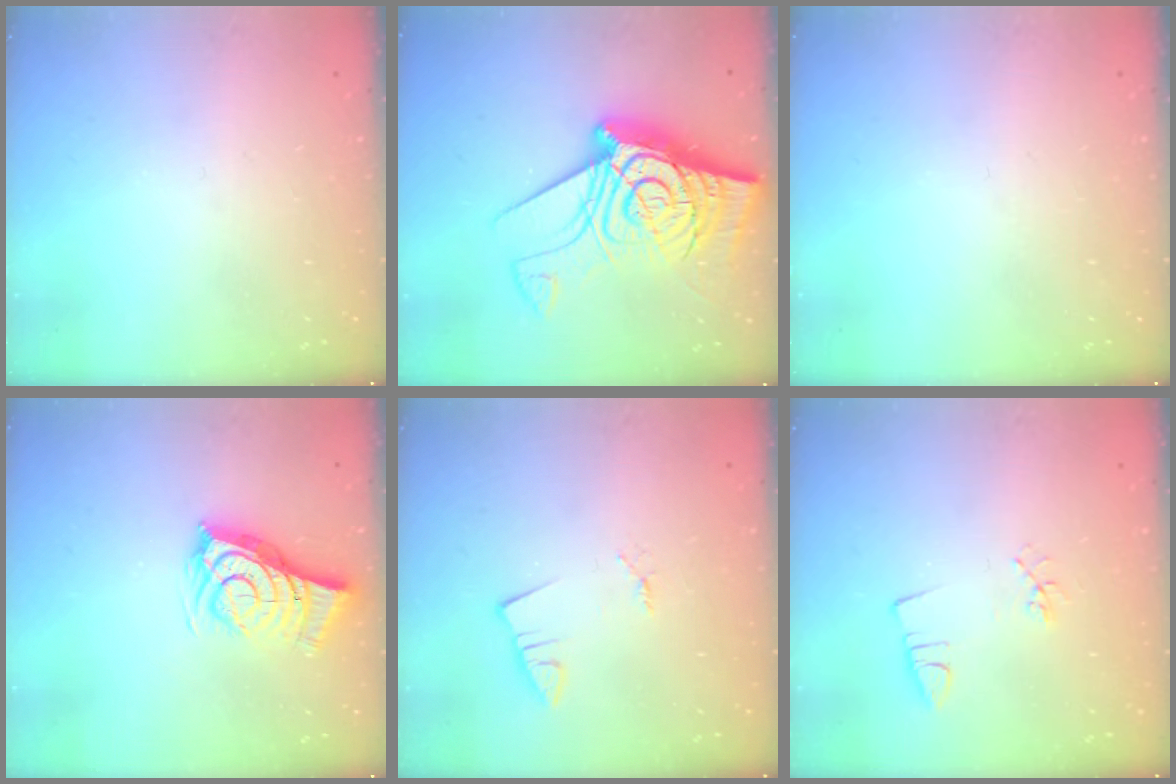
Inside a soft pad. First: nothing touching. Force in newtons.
{"total": 21.5, "press": 21.3, "slide": 2.7}
{"total": 0.0}
{"total": 9.5, "press": 8.9, "slide": 3.4}
{"total": 1.4, "press": 1.4, "slide": 0.1}
{"total": 2.6, "press": 2.3, "slide": 1.3}